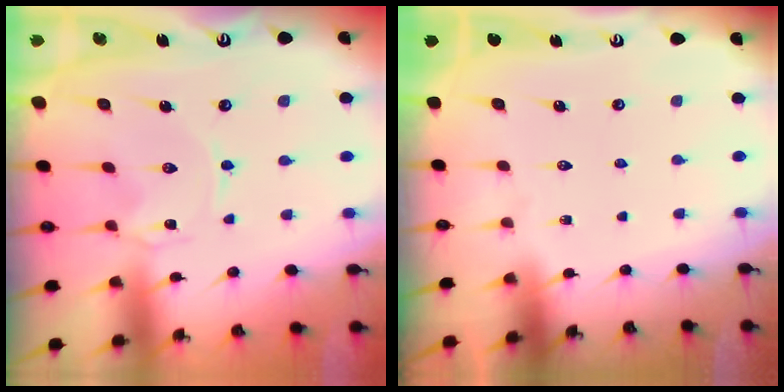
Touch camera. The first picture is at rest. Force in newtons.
{"total": 0.0}